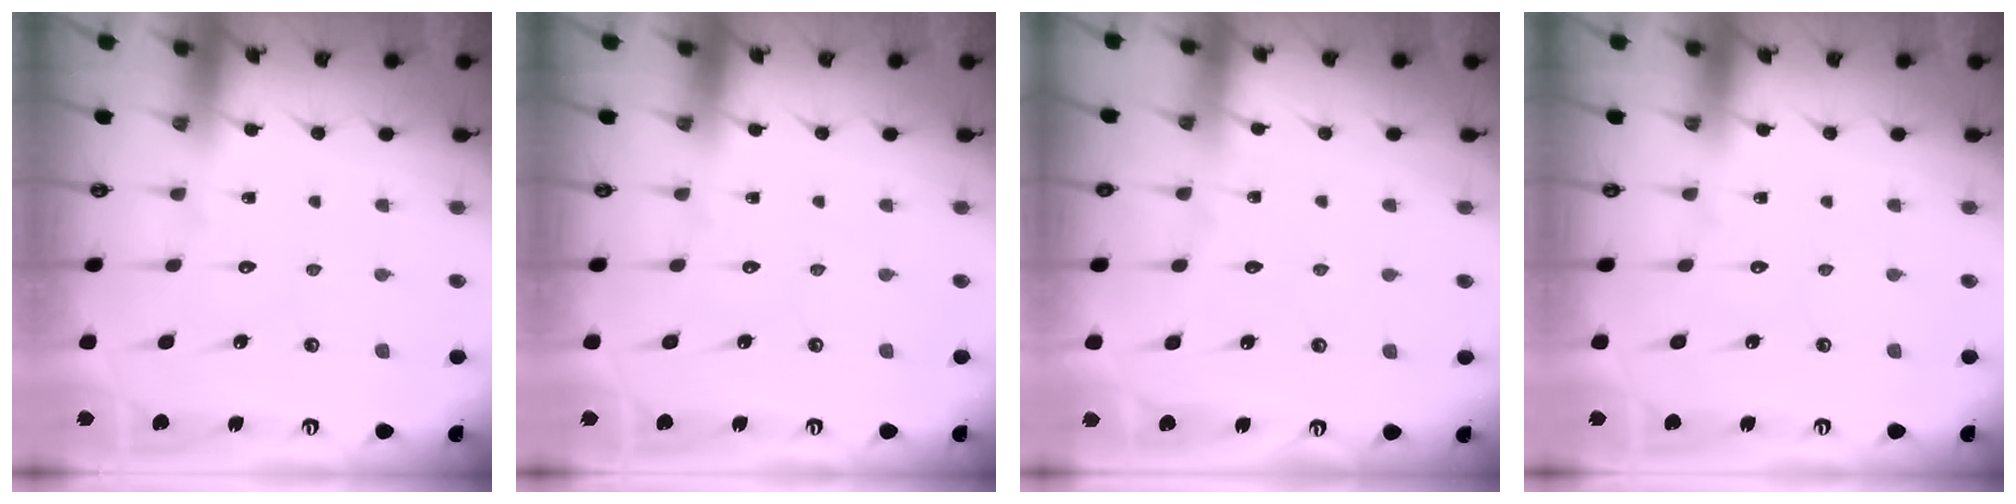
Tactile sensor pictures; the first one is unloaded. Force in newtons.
{"total": 0.0}
{"total": 1.8, "press": 1.7, "slide": 0.2}
{"total": 0.0}